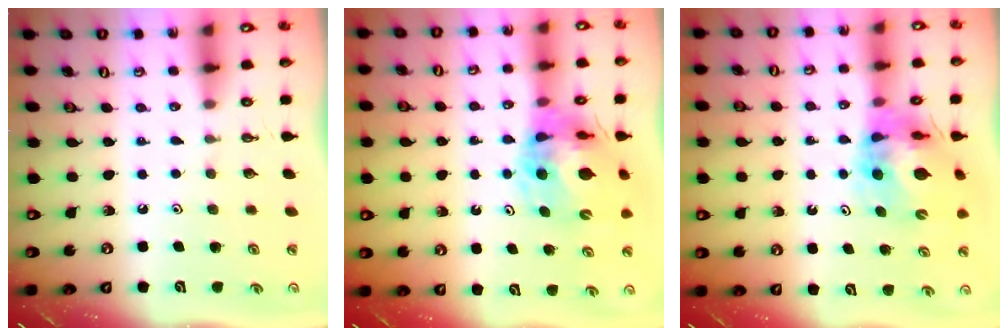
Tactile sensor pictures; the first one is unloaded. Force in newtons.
{"total": 16.1, "press": 16.0, "slide": 1.6}
{"total": 14.2, "press": 14.1, "slide": 1.7}